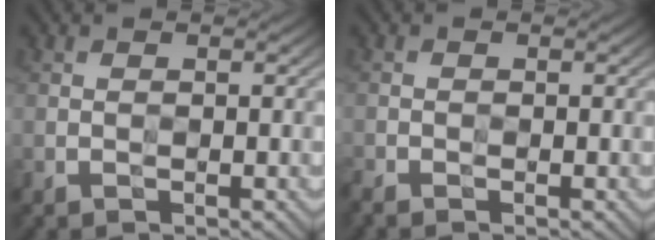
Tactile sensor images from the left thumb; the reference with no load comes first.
{"total": 1.5, "force": [-1.4, 0.1, 0.3], "torque": [-0.011, -0.004, -0.031]}